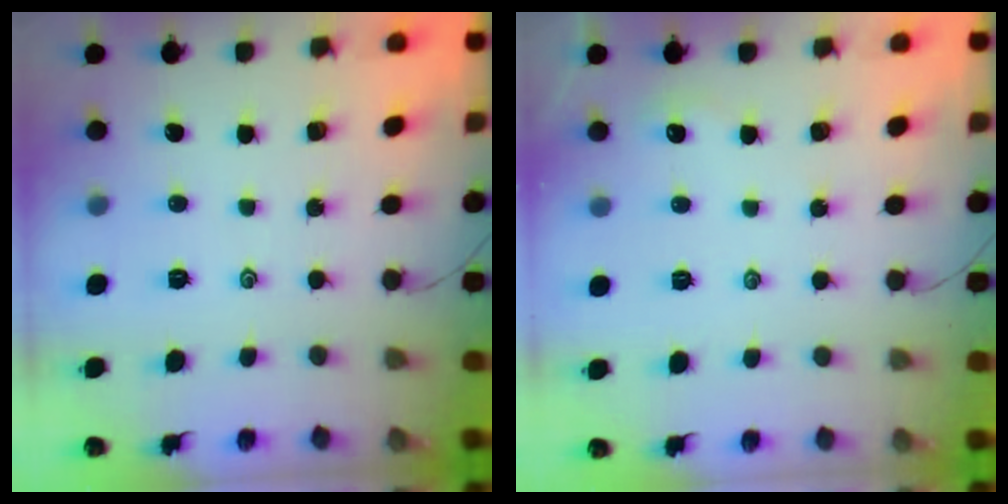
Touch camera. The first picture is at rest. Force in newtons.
{"total": 2.7, "press": 2.7, "slide": 0.3}